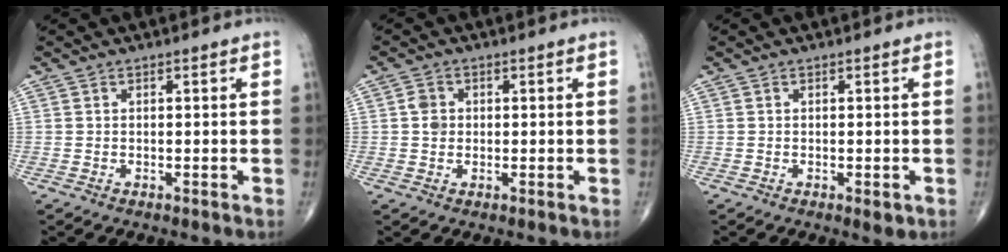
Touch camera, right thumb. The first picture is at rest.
{"total": 2.6, "force": [0.2, 2.2, 1.4], "torque": [-0.015, 0.003, 0.001]}
{"total": 1.6, "force": [-0.5, 0.6, 1.3], "torque": [-0.013, -0.002, -0.004]}